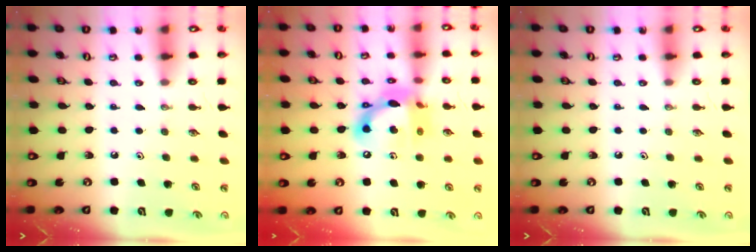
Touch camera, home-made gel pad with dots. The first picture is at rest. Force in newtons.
{"total": 14.7, "press": 14.7, "slide": 0.9}
{"total": 0.0}